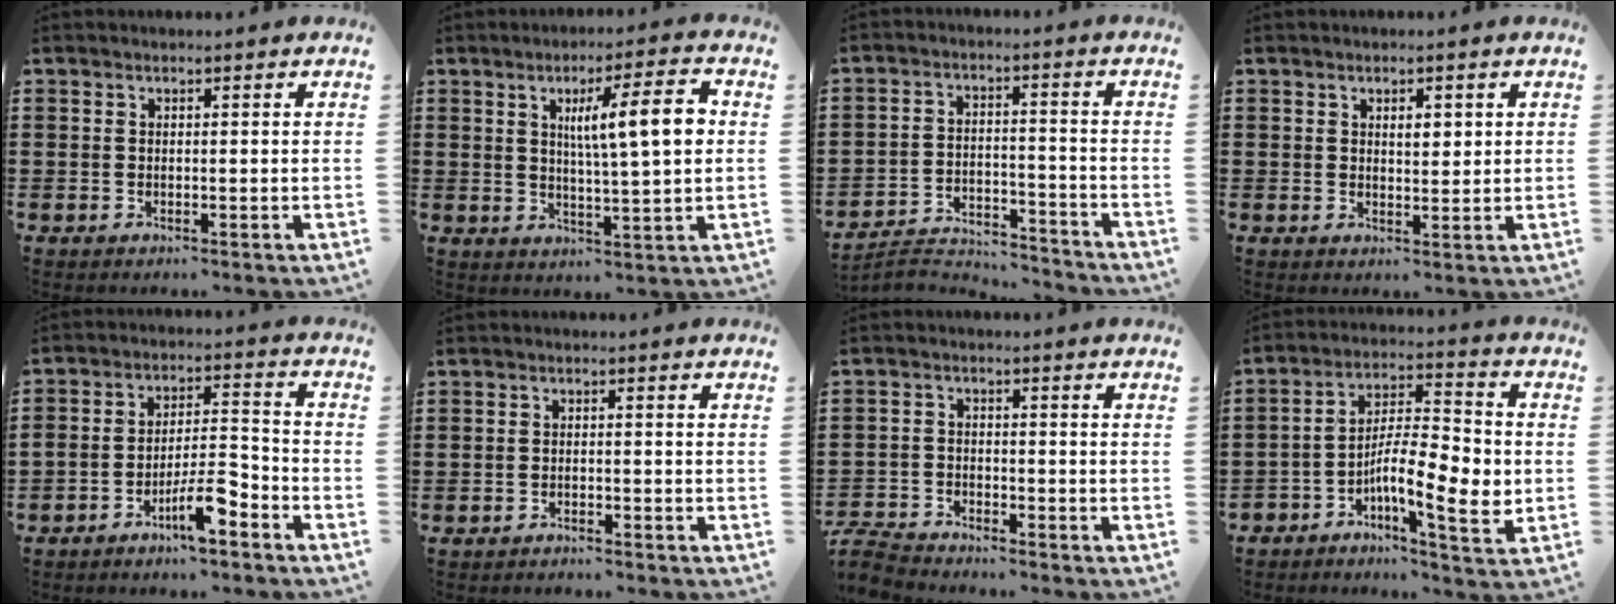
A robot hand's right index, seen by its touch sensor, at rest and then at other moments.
{"total": 9.5, "force": [2.2, 1.5, 9.2], "torque": [-0.159, -0.002, 0.029]}
{"total": 4.6, "force": [-4.4, 1.1, 0.9], "torque": [-0.024, 0.007, -0.091]}
{"total": 2.5, "force": [0.9, 1.2, 1.9], "torque": [-0.024, 0.001, 0.011]}
{"total": 7.6, "force": [-5.1, 1.9, 5.3], "torque": [-0.096, 0.010, -0.092]}
{"total": 1.3, "force": [-1.3, 0.1, 0.0], "torque": [-0.005, 0.003, -0.028]}
{"total": 4.1, "force": [-4.1, 0.6, 0.5], "torque": [-0.025, -0.002, -0.088]}
{"total": 10.6, "force": [-3.1, 2.9, 9.7], "torque": [-0.180, -0.002, -0.055]}